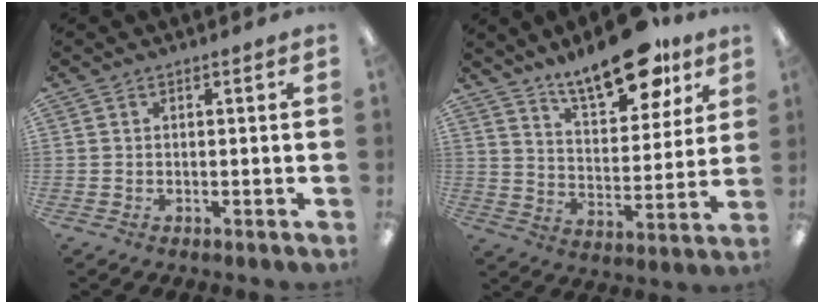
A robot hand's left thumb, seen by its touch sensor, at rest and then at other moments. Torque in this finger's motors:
{"motor_torque": [0.45, 0.52, 1.40, -1.37, 0.10]}